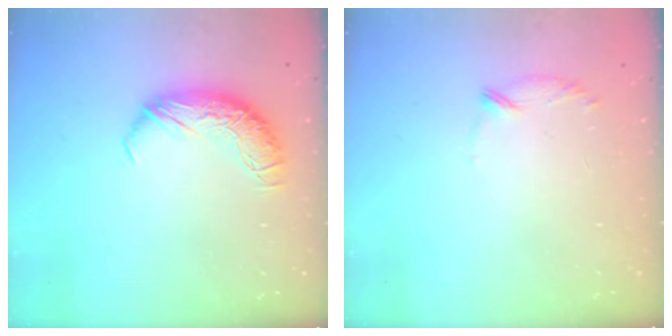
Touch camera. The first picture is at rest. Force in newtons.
{"total": 6.2, "press": 6.1, "slide": 0.8}